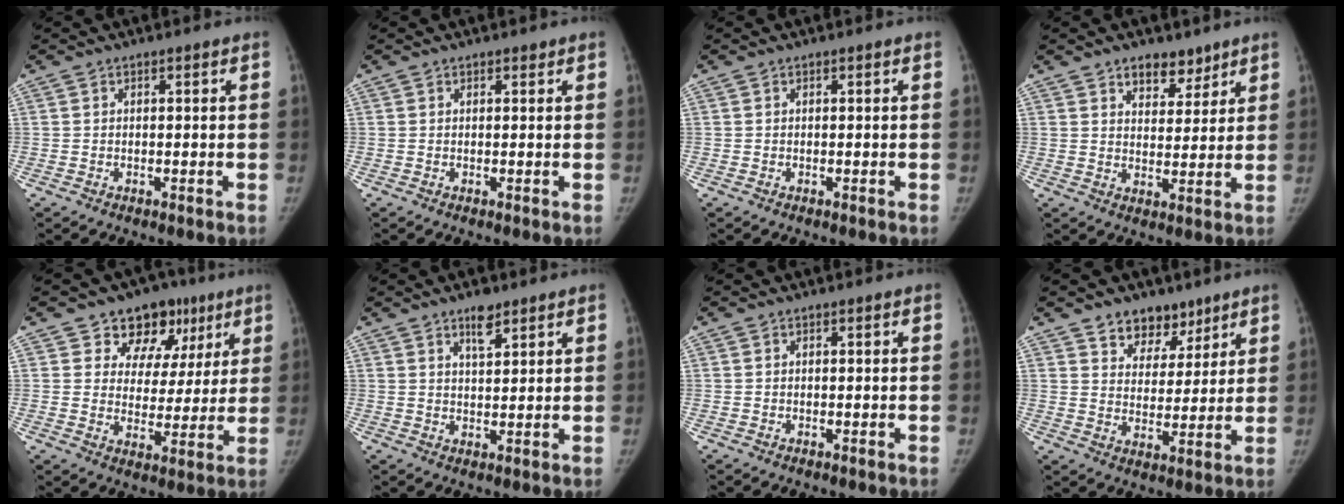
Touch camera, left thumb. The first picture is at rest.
{"total": 0.5, "force": [0.4, 0.3, 0.1], "torque": [-0.004, -0.004, 0.006]}
{"total": 0.0}
{"total": 6.2, "force": [4.4, 3.5, 2.5], "torque": [-0.007, -0.029, 0.071]}
{"total": 12.9, "force": [7.3, 9.5, 4.7], "torque": [-0.005, -0.014, 0.102]}
{"total": 5.0, "force": [3.5, 1.7, 3.2], "torque": [-0.043, -0.025, 0.061]}
{"total": 0.0}
{"total": 8.5, "force": [6.1, 5.5, 2.4], "torque": [0.004, -0.038, 0.103]}